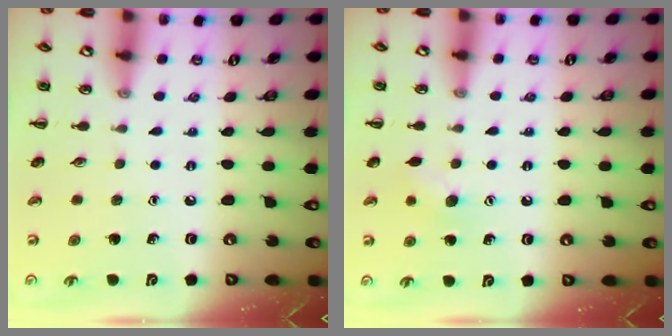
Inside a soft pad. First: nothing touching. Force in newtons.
{"total": 7.2, "press": 7.1, "slide": 1.4}